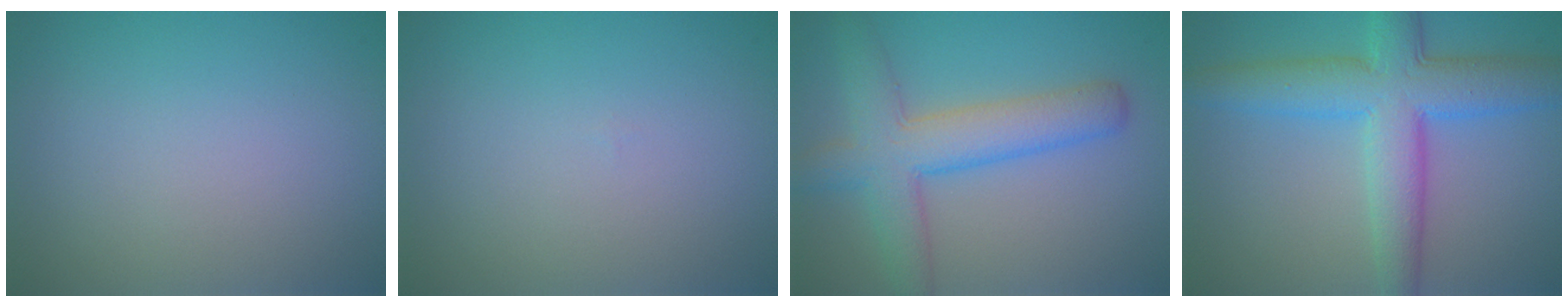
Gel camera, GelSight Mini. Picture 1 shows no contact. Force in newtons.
{"total": 0.0}
{"total": 6.1, "press": 6.1, "slide": 0.2}
{"total": 7.6, "press": 7.6, "slide": 0.1}